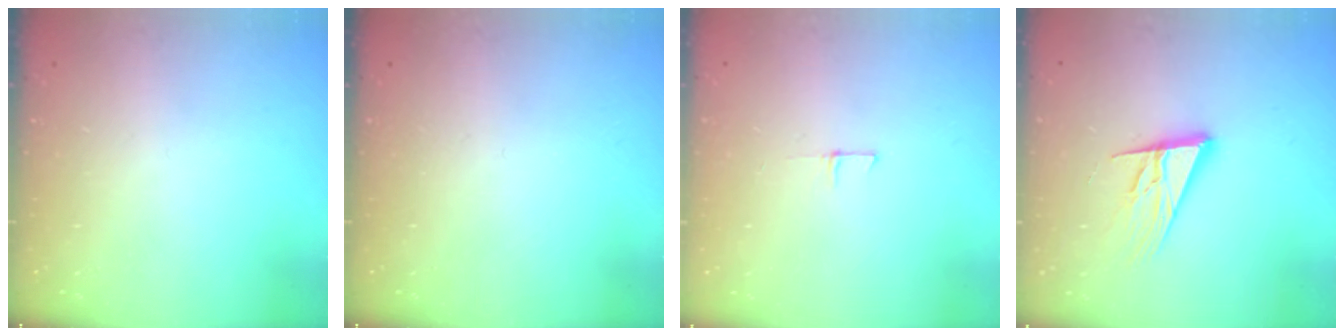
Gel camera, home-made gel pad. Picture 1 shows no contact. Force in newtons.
{"total": 0.0}
{"total": 5.1, "press": 5.1, "slide": 0.4}
{"total": 14.7, "press": 14.1, "slide": 4.0}